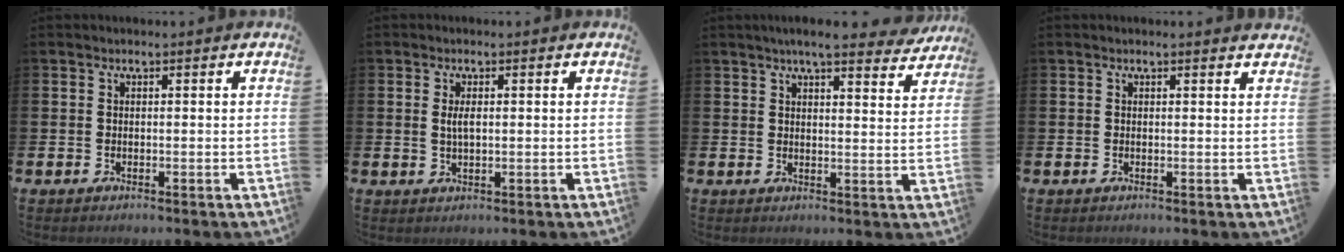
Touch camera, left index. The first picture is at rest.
{"total": 2.0, "force": [0.5, 0.8, 1.8], "torque": [-0.035, 0.003, 0.006]}
{"total": 5.8, "force": [5.3, 0.5, 2.3], "torque": [-0.041, -0.024, 0.090]}
{"total": 0.5, "force": [0.5, 0.0, 0.1], "torque": [0.002, -0.002, 0.009]}